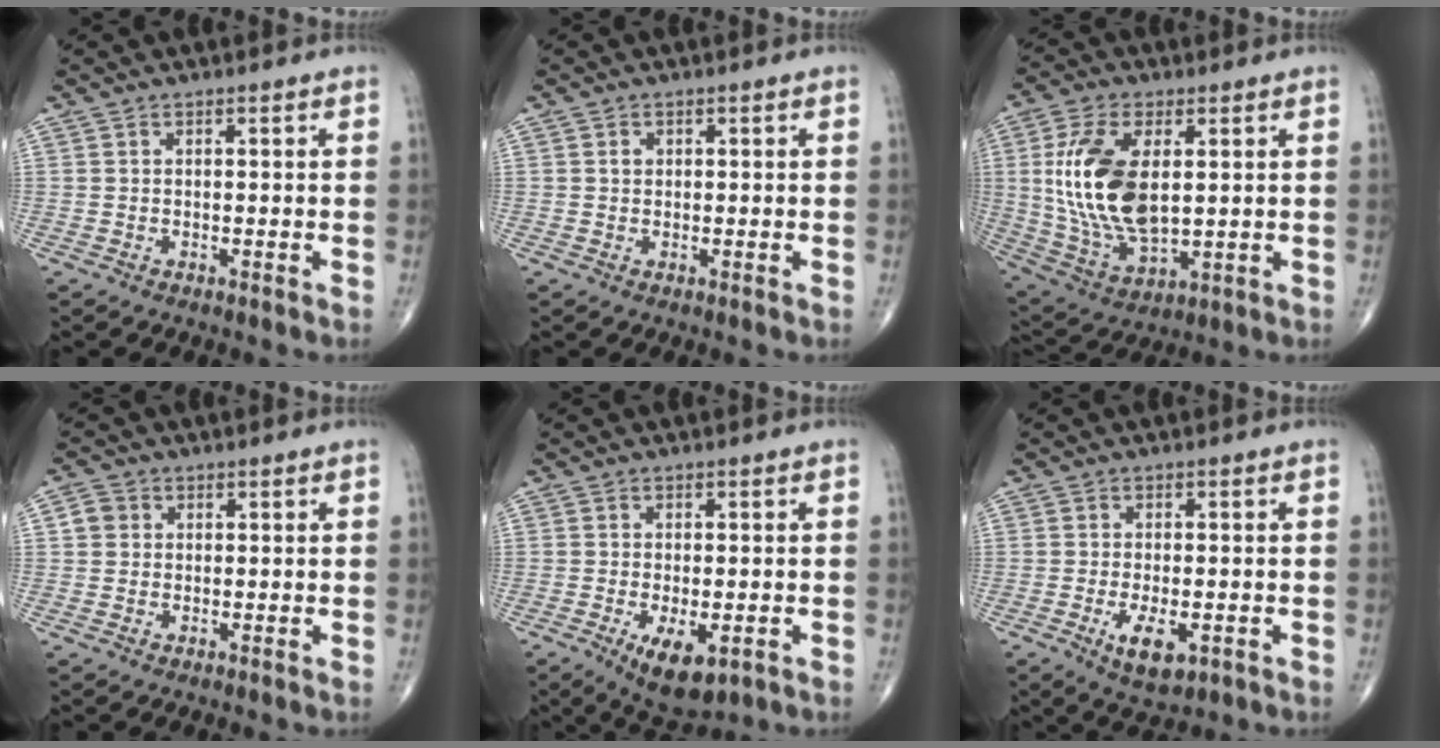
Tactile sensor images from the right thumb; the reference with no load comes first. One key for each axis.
{"total": 0.9, "fx": 0.2, "fy": 0.8, "fz": 0.5, "tx": -0.003, "ty": 0.003, "tz": 0.004}
{"total": 17.5, "fx": 2.6, "fy": 9.1, "fz": 14.8, "tx": -0.294, "ty": -0.016, "tz": 0.059}
{"total": 3.0, "fx": 0.5, "fy": 2.7, "fz": 1.1, "tx": -0.009, "ty": 0.004, "tz": 0.006}
{"total": 7.7, "fx": -2.8, "fy": 3.4, "fz": 6.3, "tx": -0.095, "ty": -0.011, "tz": -0.036}
{"total": 6.1, "fx": -2.1, "fy": 2.7, "fz": 5.1, "tx": -0.082, "ty": -0.009, "tz": -0.028}